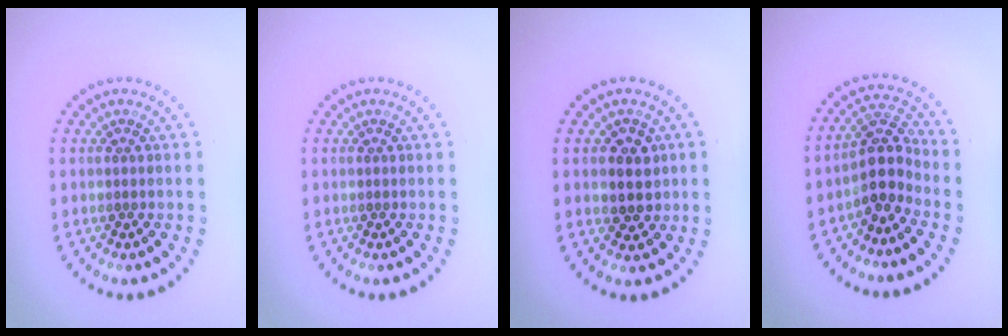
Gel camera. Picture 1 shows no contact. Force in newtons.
{"total": 0.0}
{"total": 2.7, "press": 2.7, "slide": 0.6}
{"total": 3.7, "press": 2.9, "slide": 2.2}